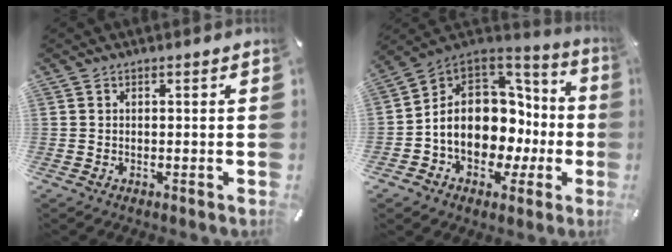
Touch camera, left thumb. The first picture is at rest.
{"total": 15.4, "force": [-1.4, 12.5, 8.8], "torque": [-0.152, -0.015, -0.019]}